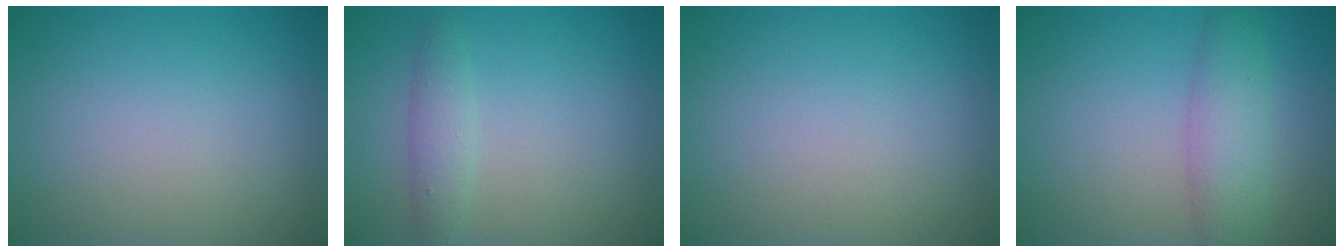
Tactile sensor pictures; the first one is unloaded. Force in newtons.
{"total": 1.9, "press": 1.9, "slide": 0.1}
{"total": 0.0}
{"total": 4.0, "press": 4.0, "slide": 0.0}